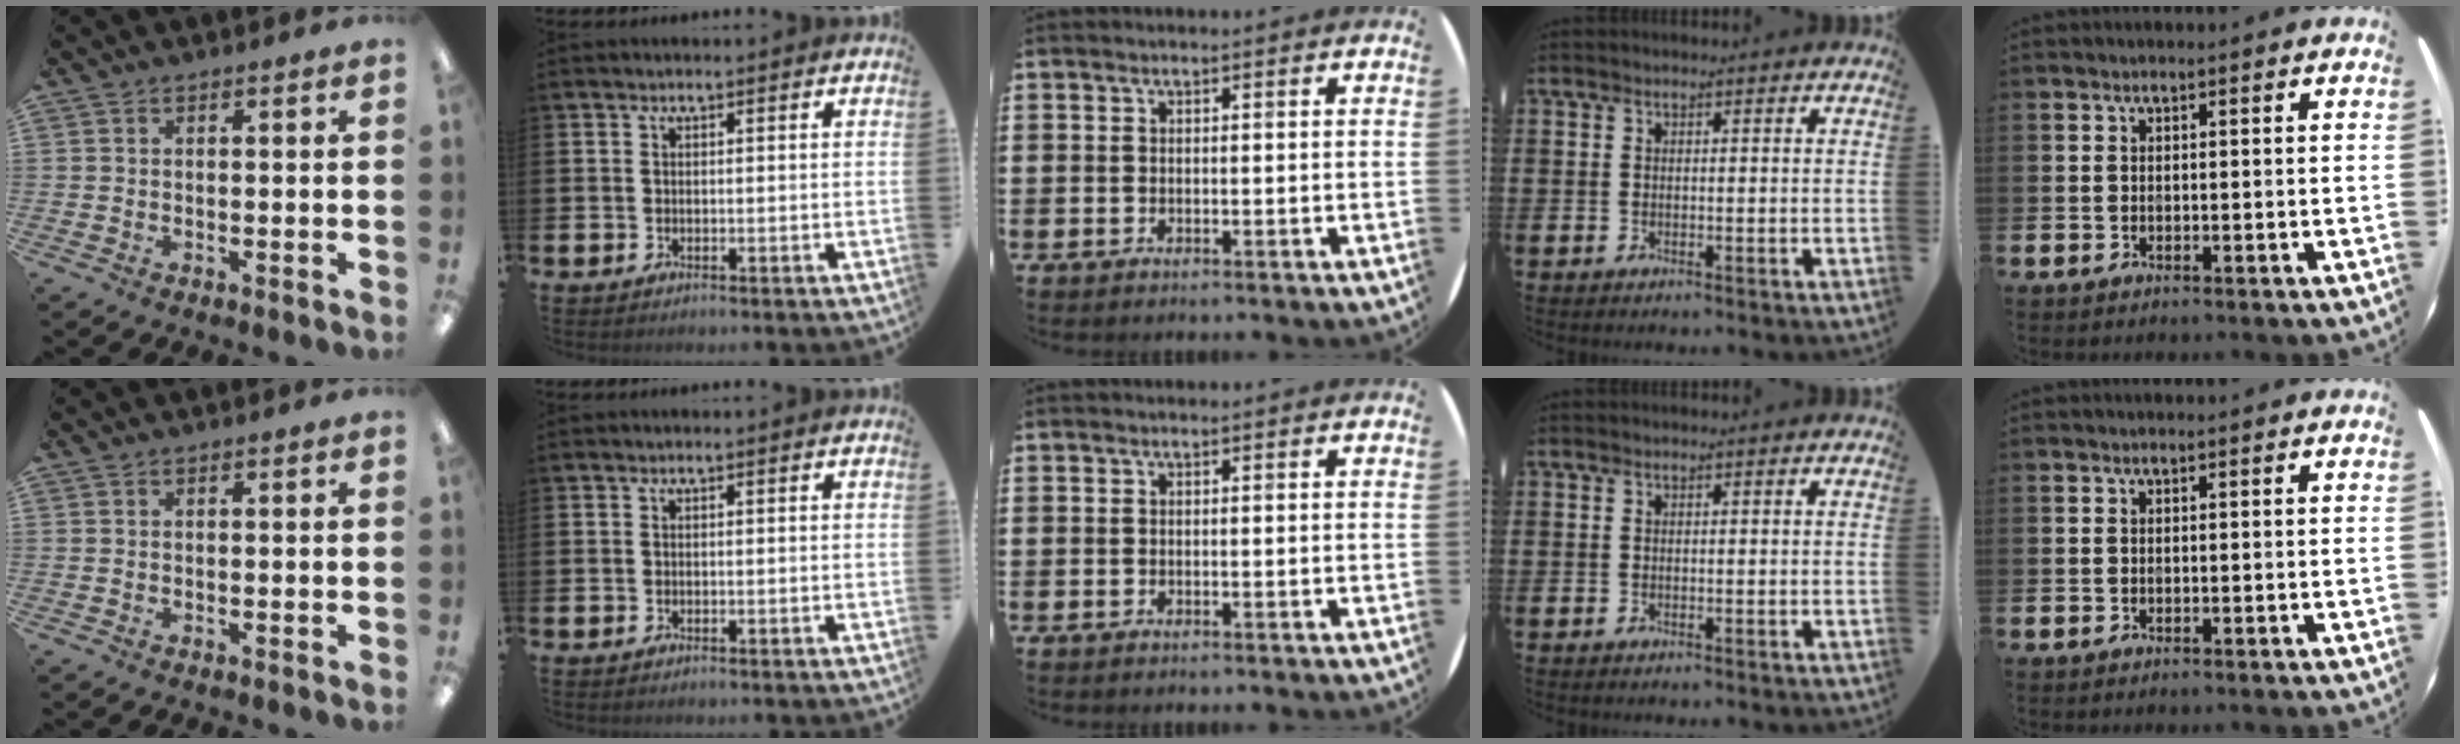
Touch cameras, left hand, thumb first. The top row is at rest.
{}